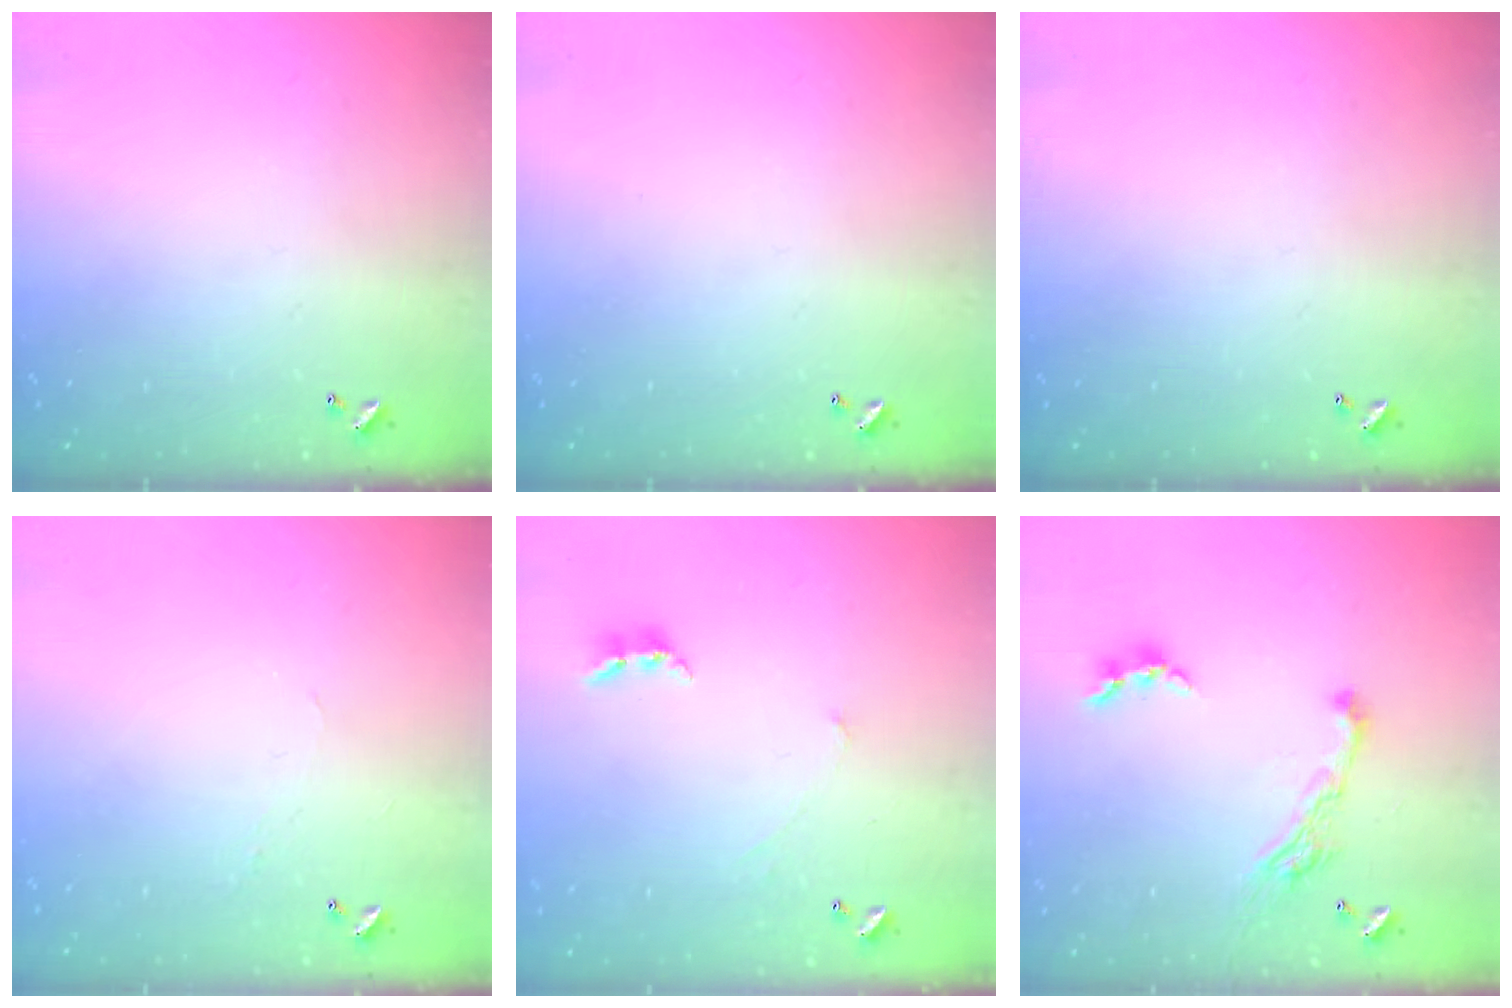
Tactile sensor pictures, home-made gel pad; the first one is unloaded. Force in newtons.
{"total": 0.0}
{"total": 0.0}
{"total": 1.2, "press": 1.1, "slide": 0.3}
{"total": 0.7, "press": 0.6, "slide": 0.5}
{"total": 7.0, "press": 6.9, "slide": 1.1}